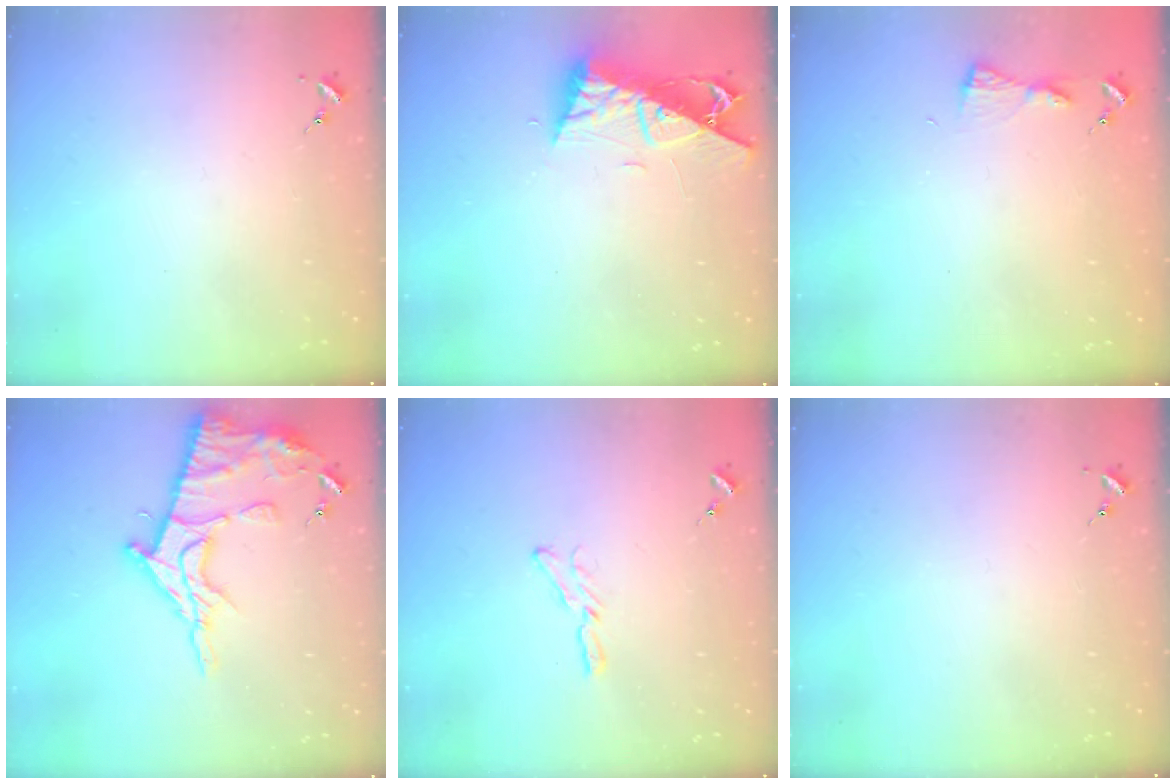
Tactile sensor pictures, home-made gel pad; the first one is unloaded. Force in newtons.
{"total": 9.4, "press": 9.3, "slide": 1.3}
{"total": 3.9, "press": 3.9, "slide": 0.4}
{"total": 16.7, "press": 16.7, "slide": 1.6}
{"total": 5.6, "press": 5.6, "slide": 0.5}
{"total": 0.0}